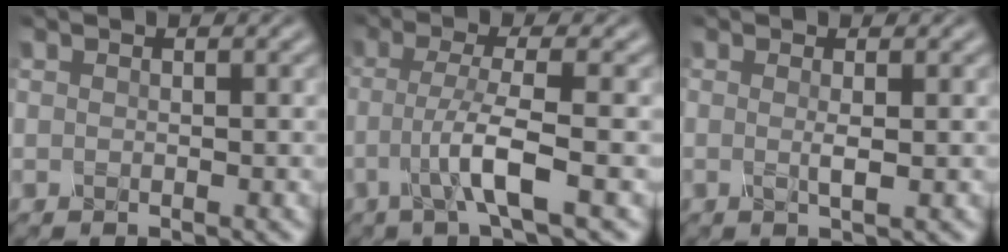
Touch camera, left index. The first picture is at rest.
{"total": 4.3, "force": [-1.2, 0.6, 4.1], "torque": [-0.074, -0.002, -0.031]}
{"total": 1.2, "force": [-0.1, 0.2, 1.2], "torque": [-0.021, -0.004, -0.004]}